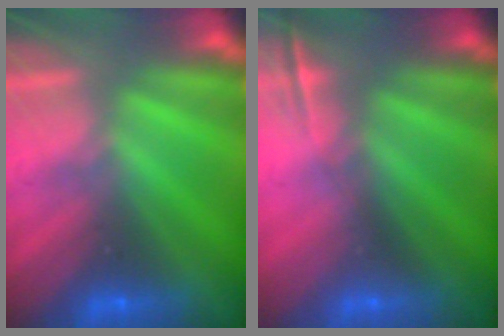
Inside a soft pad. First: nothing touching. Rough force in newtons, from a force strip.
{"total": 1.8}